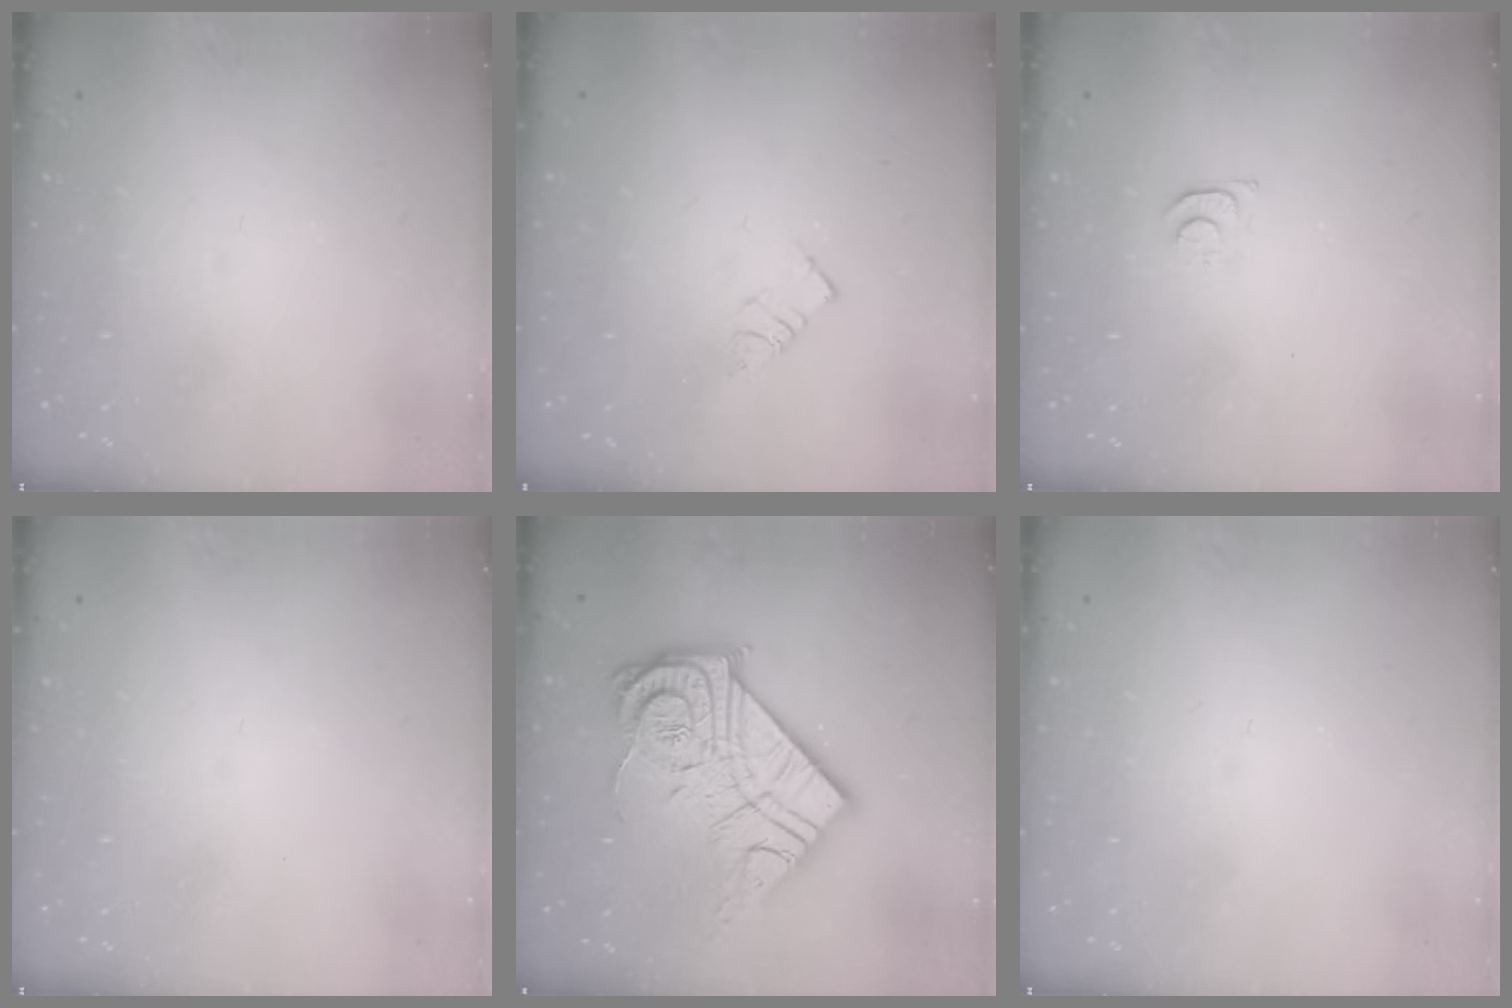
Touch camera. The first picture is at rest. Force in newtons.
{"total": 3.7, "press": 3.7, "slide": 0.2}
{"total": 4.3, "press": 4.2, "slide": 0.5}
{"total": 0.0}
{"total": 23.3, "press": 23.3, "slide": 1.7}
{"total": 0.0}